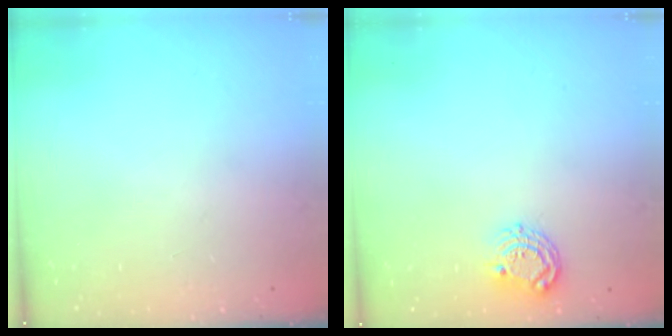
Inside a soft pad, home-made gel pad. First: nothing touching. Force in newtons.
{"total": 7.4, "press": 7.4, "slide": 0.2}